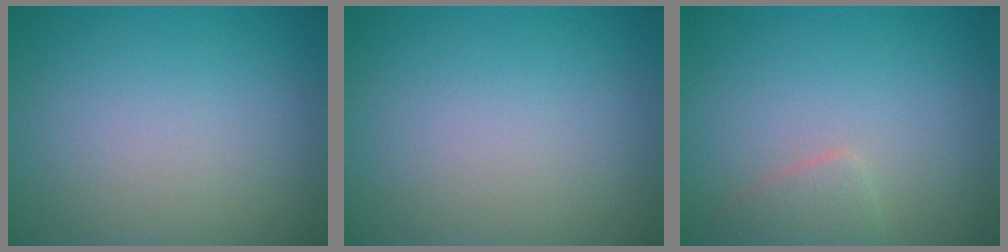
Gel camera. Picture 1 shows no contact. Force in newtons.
{"total": 0.0}
{"total": 1.6, "press": 1.6, "slide": 0.0}